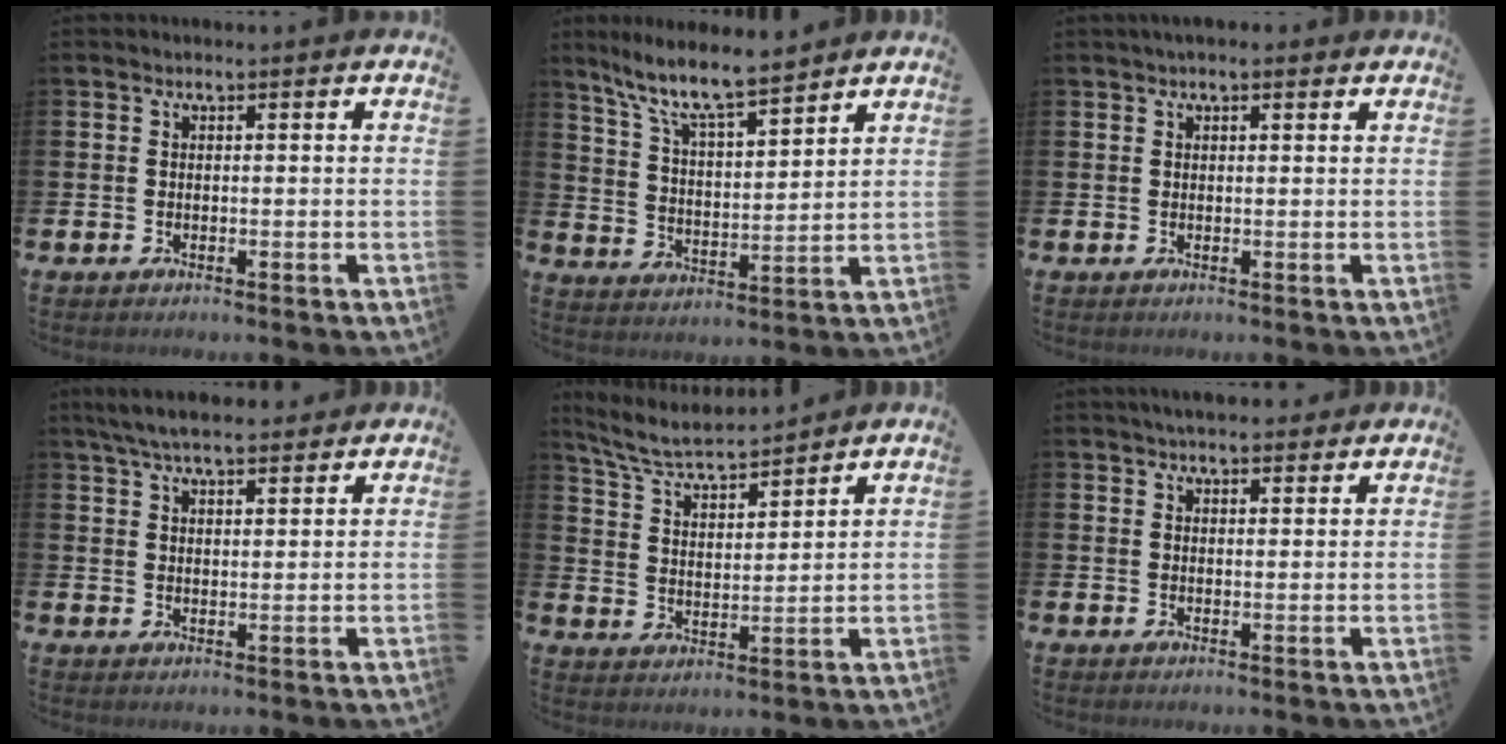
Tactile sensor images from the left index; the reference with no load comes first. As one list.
[{"total": 11.7, "force": [10.0, 2.4, 5.6], "torque": [-0.138, -0.062, 0.172]}, {"total": 1.4, "force": [1.2, 0.4, 0.7], "torque": [-0.007, 0.003, 0.019]}, {"total": 6.0, "force": [5.5, 1.2, 2.0], "torque": [-0.052, -0.015, 0.102]}, {"total": 6.7, "force": [6.3, 0.9, 2.2], "torque": [-0.075, -0.037, 0.109]}, {"total": 3.6, "force": [3.5, 0.8, 0.7], "torque": [-0.020, -0.009, 0.064]}]